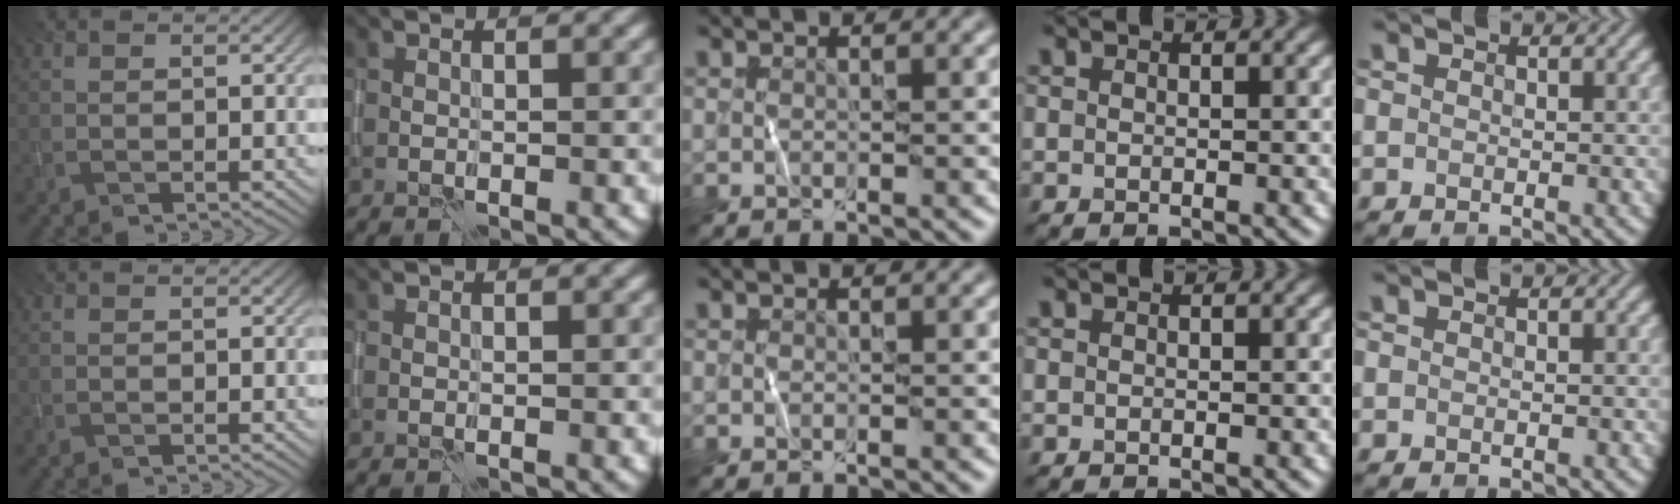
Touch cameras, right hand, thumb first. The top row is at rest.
{}